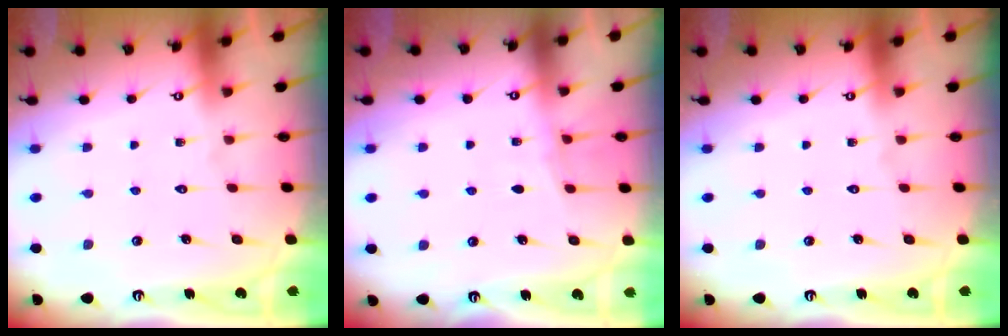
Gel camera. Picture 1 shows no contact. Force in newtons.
{"total": 4.2, "press": 4.2, "slide": 0.6}
{"total": 0.0}